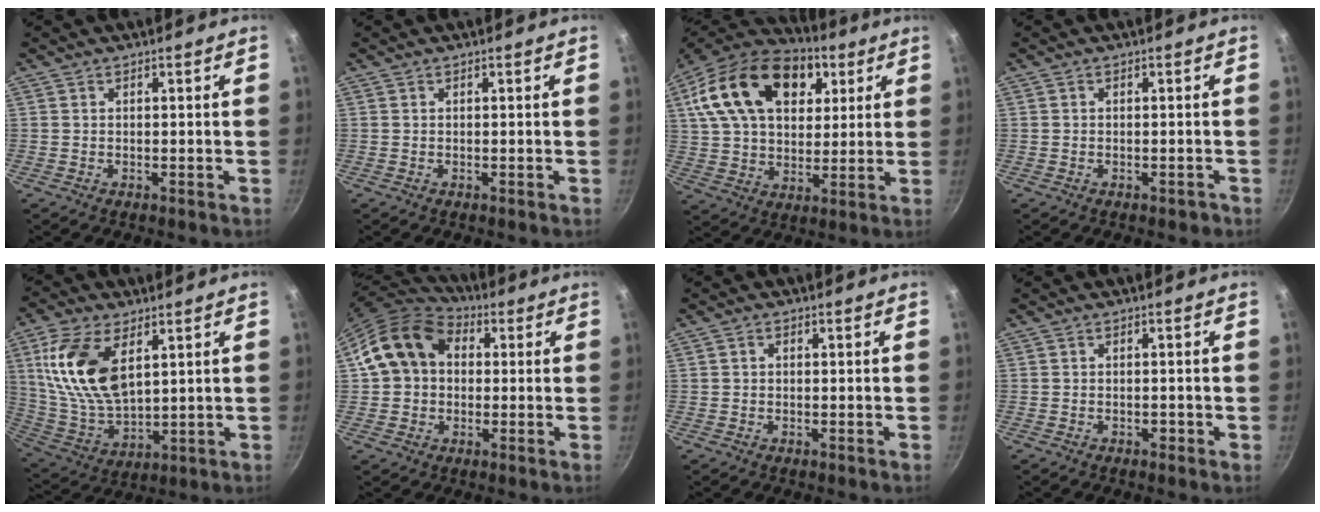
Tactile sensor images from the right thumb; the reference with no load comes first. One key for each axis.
{"total": 0.0}
{"total": 25.3, "fx": 9.6, "fy": 16.2, "fz": 16.9, "tx": -0.278, "ty": 0.004, "tz": 0.157}
{"total": 1.2, "fx": -0.8, "fy": 0.8, "fz": 0.6, "tx": -0.004, "ty": 0.012, "tz": -0.003}
{"total": 17.1, "fx": 5.9, "fy": 9.1, "fz": 13.3, "tx": -0.251, "ty": -0.023, "tz": 0.126}
{"total": 14.5, "fx": 2.5, "fy": 11.6, "fz": 8.4, "tx": -0.128, "ty": 0.031, "tz": 0.029}
{"total": 1.0, "fx": 0.1, "fy": 0.9, "fz": 0.6, "tx": -0.009, "ty": 0.006, "tz": 0.002}
{"total": 0.9, "fx": -0.4, "fy": 0.6, "fz": 0.5, "tx": -0.007, "ty": 0.004, "tz": -0.006}